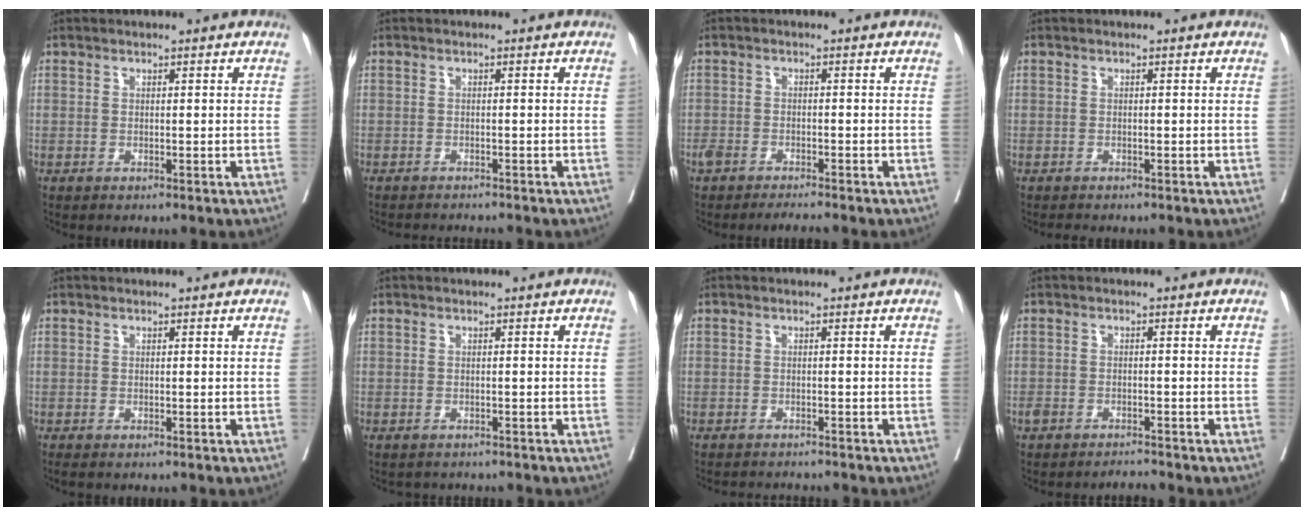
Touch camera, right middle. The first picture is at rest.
{"total": 3.2, "force": [-3.2, 0.0, 0.6], "torque": [-0.003, -0.010, -0.046]}
{"total": 3.8, "force": [-3.3, 0.5, 1.6], "torque": [-0.029, -0.005, -0.057]}
{"total": 1.3, "force": [-1.2, 0.5, 0.2], "torque": [-0.009, -0.003, -0.020]}
{"total": 0.6, "force": [-0.5, 0.1, 0.2], "torque": [-0.005, -0.003, -0.009]}
{"total": 2.2, "force": [-2.0, 0.9, 0.1], "torque": [-0.007, -0.003, -0.030]}
{"total": 3.6, "force": [-3.6, 0.2, 0.5], "torque": [0.000, -0.009, -0.051]}
{"total": 1.8, "force": [-1.8, 0.2, 0.2], "torque": [-0.002, -0.006, -0.029]}